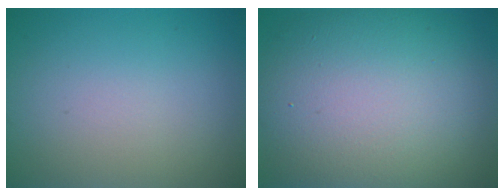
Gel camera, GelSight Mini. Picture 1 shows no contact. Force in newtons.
{"total": 14.0, "press": 14.0, "slide": 1.2}